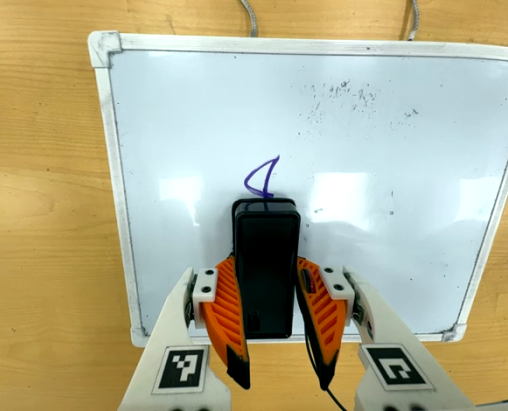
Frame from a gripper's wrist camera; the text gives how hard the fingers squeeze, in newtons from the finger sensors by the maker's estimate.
{"total": 6.0, "left": 5.0, "right": 7.0}